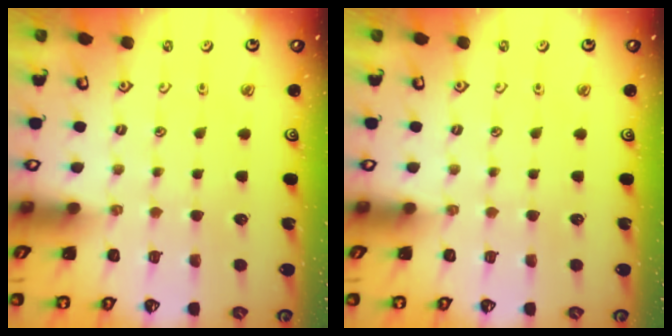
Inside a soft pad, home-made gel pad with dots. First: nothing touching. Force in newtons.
{"total": 0.0}